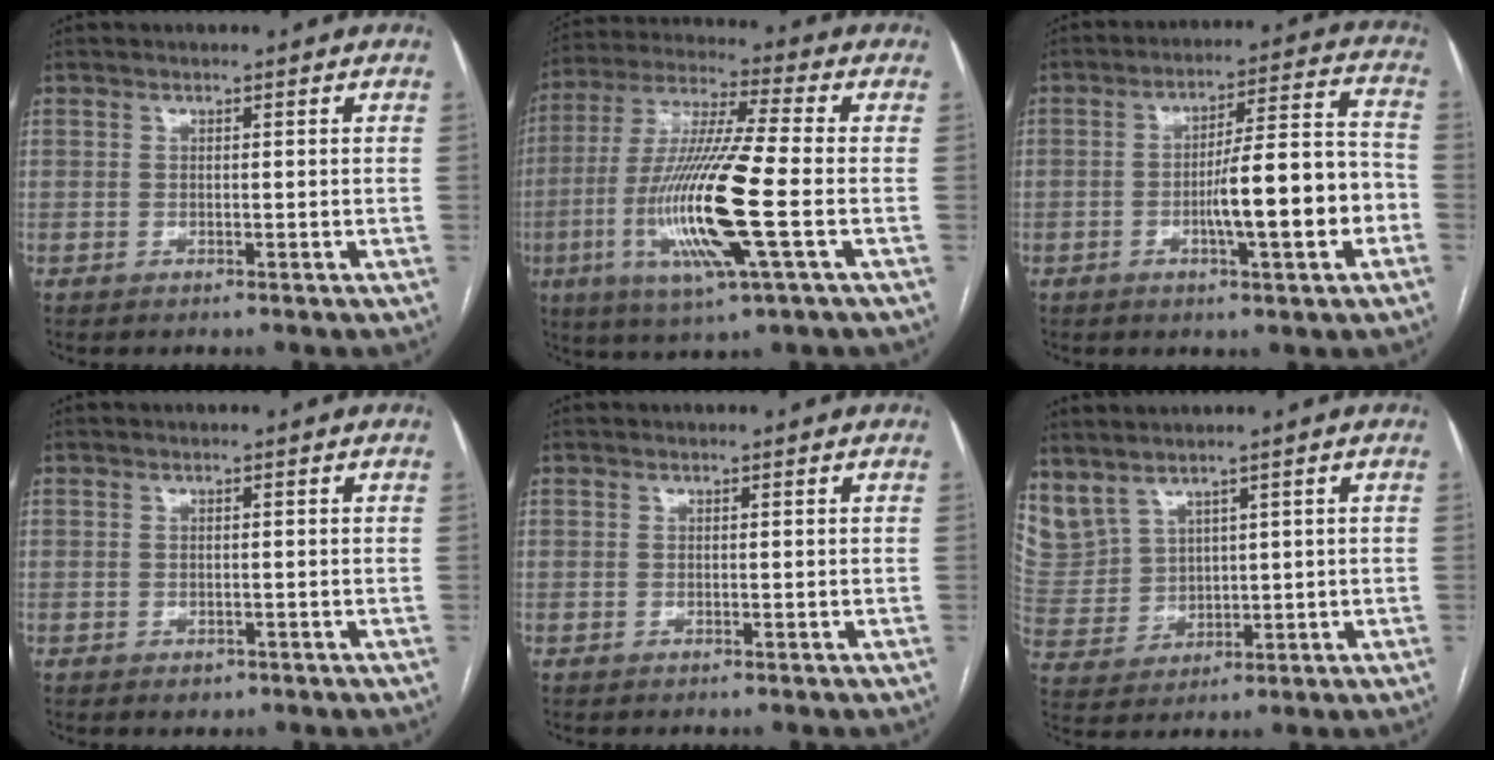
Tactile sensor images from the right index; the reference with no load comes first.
{"total": 17.6, "force": [-4.0, 0.7, 17.1], "torque": [-0.353, -0.016, -0.078]}
{"total": 12.7, "force": [-3.5, 1.6, 12.1], "torque": [-0.186, 0.018, -0.051]}
{"total": 1.3, "force": [-0.7, 1.0, 0.5], "torque": [-0.006, 0.001, -0.004]}
{"total": 0.0}
{"total": 9.4, "force": [6.7, 5.6, 3.6], "torque": [-0.106, 0.015, 0.167]}